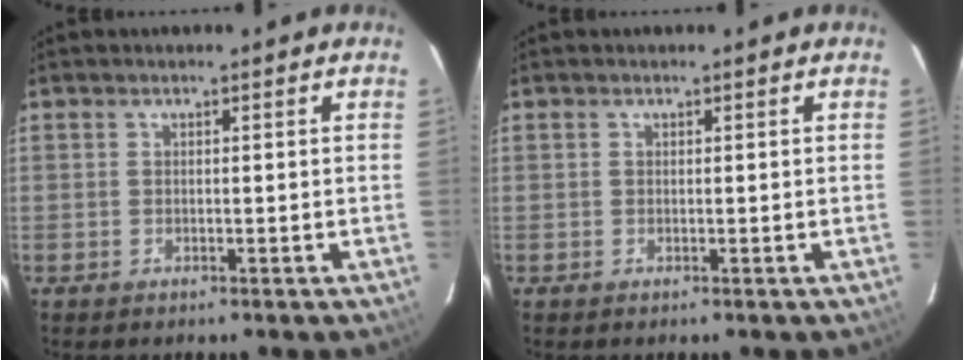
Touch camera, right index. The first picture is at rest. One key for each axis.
{"total": 0.0}